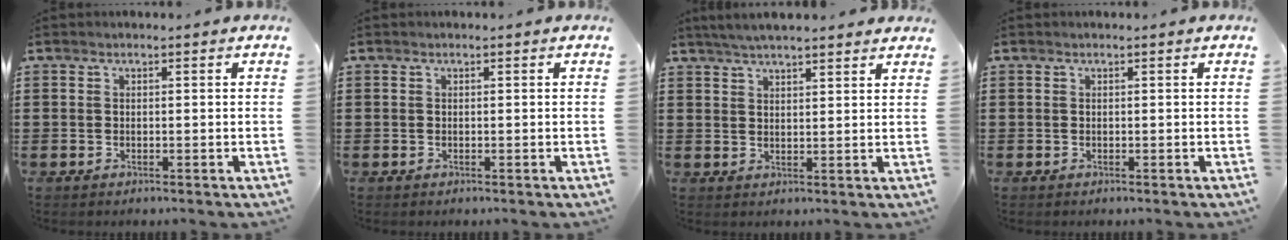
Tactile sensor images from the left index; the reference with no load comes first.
{"total": 0.0}
{"total": 3.9, "force": [3.6, 0.2, 1.3], "torque": [-0.034, -0.003, 0.067]}
{"total": 0.0}